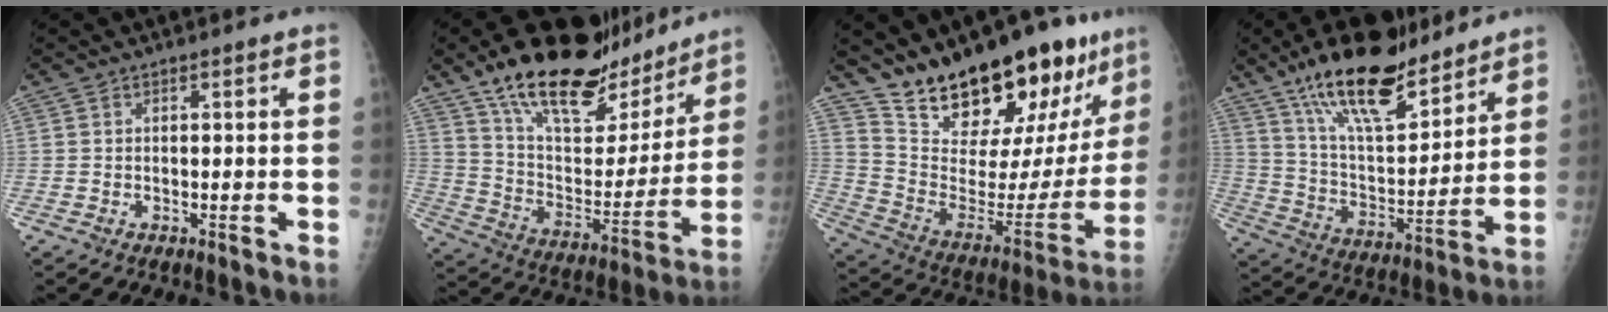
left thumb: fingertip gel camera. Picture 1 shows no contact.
{"total": 26.6, "force": [19.1, 11.1, 14.8], "torque": [-0.195, -0.069, 0.313]}
{"total": 27.0, "force": [20.7, 9.1, 14.7], "torque": [-0.191, -0.109, 0.316]}
{"total": 21.0, "force": [15.2, 7.2, 12.6], "torque": [-0.174, -0.076, 0.265]}